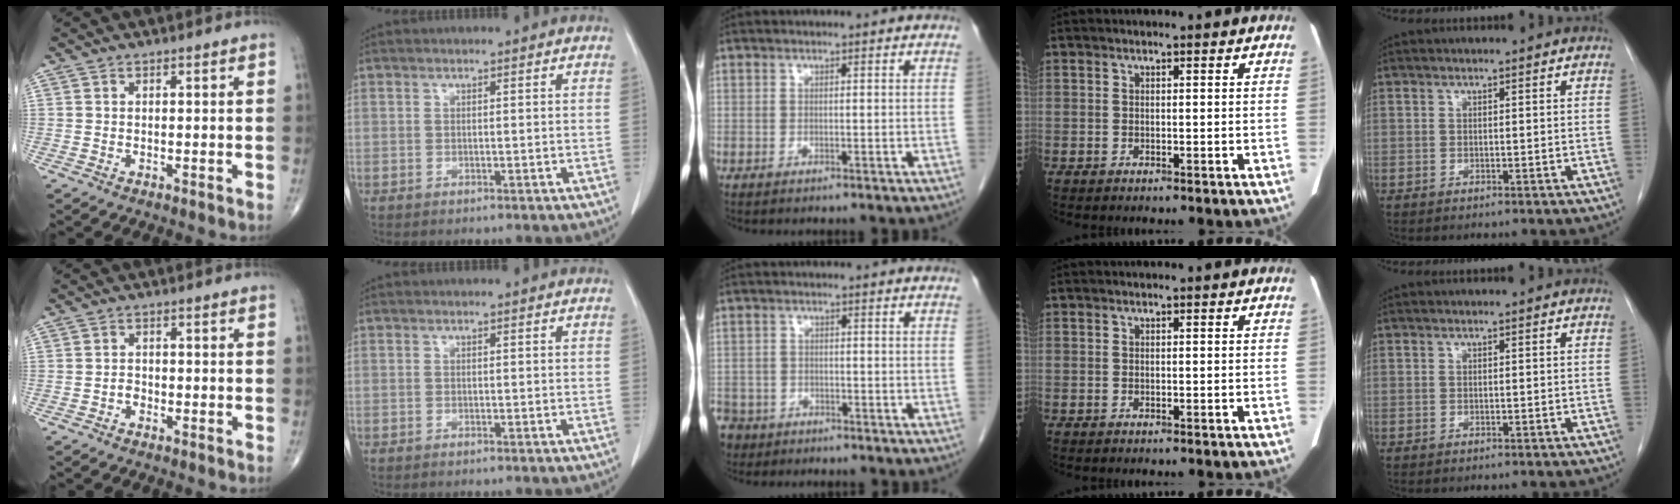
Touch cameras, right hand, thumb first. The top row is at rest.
{"thumb": {"total": 1.3, "force": [-0.7, 1.0, 0.6], "torque": [-0.005, 0.004, -0.014]}, "middle": {"total": 7.8, "force": [-5.4, 5.4, 1.5], "torque": [-0.057, -0.004, -0.095]}}